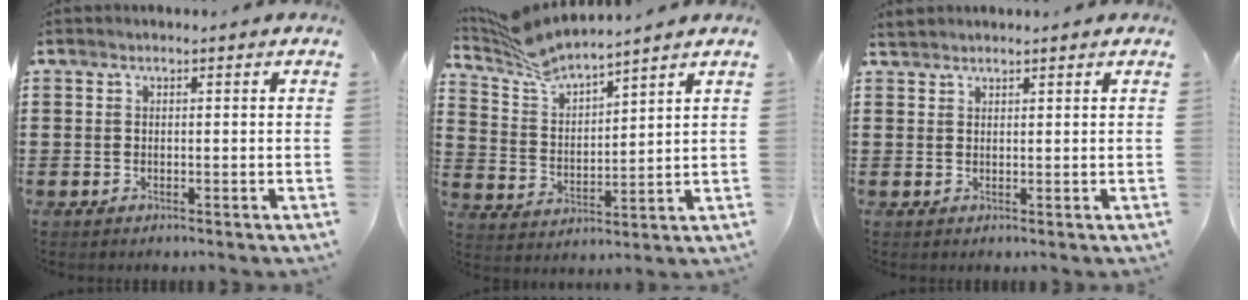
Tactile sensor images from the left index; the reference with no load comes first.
{"total": 6.5, "force": [6.1, 0.7, 2.1], "torque": [-0.067, -0.025, 0.108]}
{"total": 1.3, "force": [1.3, 0.2, -0.1], "torque": [-0.002, 0.002, 0.026]}